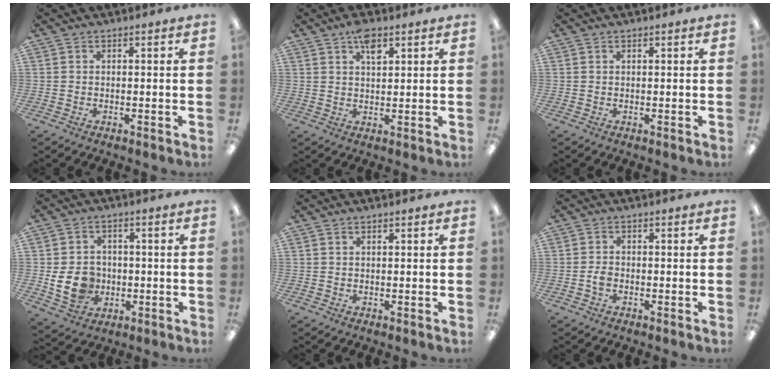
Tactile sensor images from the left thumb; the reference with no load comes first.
{"total": 5.0, "force": [3.0, 2.2, 3.4], "torque": [-0.050, -0.006, 0.048]}
{"total": 0.5, "force": [0.4, 0.1, 0.3], "torque": [-0.007, 0.002, 0.006]}
{"total": 9.3, "force": [-1.5, 7.6, 5.3], "torque": [-0.109, 0.009, -0.023]}
{"total": 0.8, "force": [0.5, 0.3, 0.5], "torque": [-0.011, 0.002, 0.009]}
{"total": 2.1, "force": [-0.7, 1.3, 1.5], "torque": [-0.026, 0.003, -0.012]}